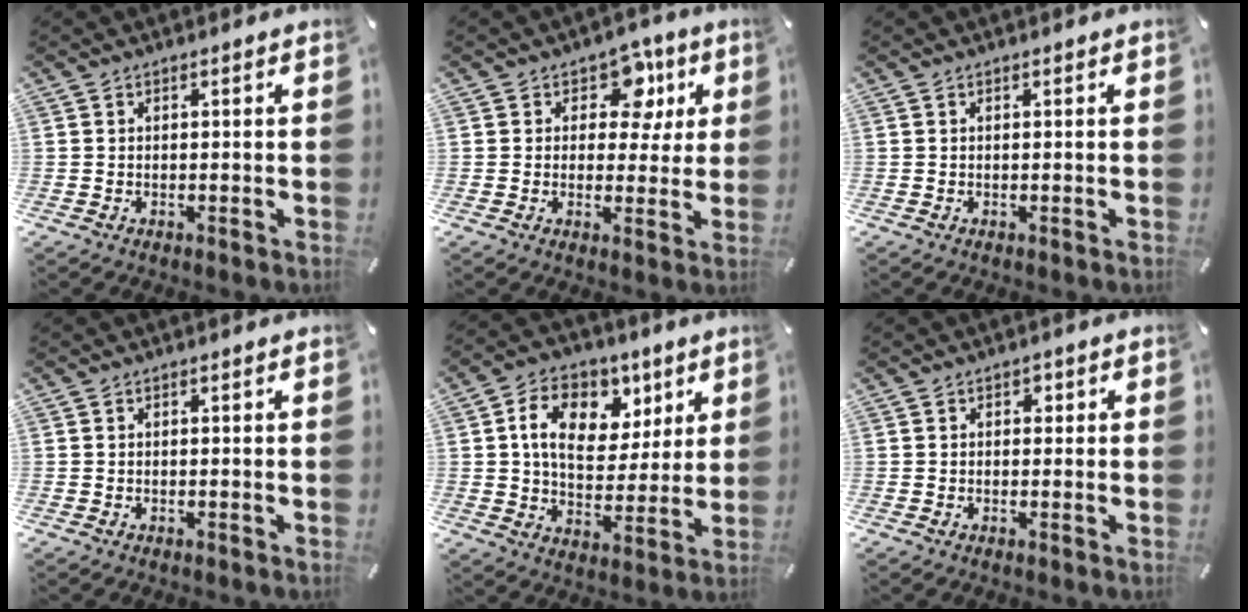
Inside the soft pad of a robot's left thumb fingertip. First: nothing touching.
{"total": 10.3, "force": [4.0, 7.3, 6.1], "torque": [-0.072, -0.012, 0.066]}
{"total": 0.0}
{"total": 0.0}
{"total": 13.6, "force": [5.5, 10.0, 7.4], "torque": [-0.114, -0.014, 0.099]}
{"total": 1.2, "force": [0.2, 1.1, 0.4], "torque": [-0.002, 0.004, -0.001]}